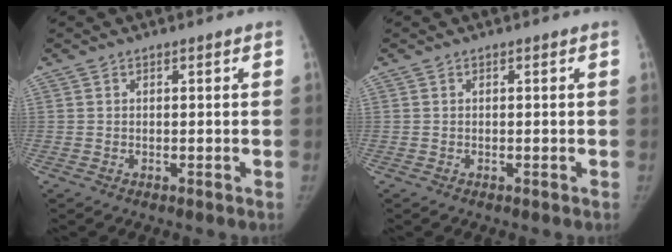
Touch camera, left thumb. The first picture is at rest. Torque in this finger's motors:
{"motor_torque": [0.04, -0.05, 0.36, -0.04, 0.00]}